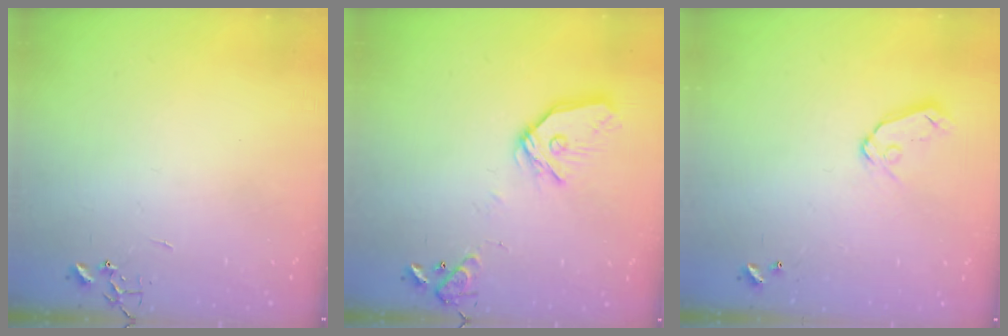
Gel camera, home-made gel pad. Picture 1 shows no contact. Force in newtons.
{"total": 14.7, "press": 14.6, "slide": 1.9}
{"total": 7.1, "press": 7.1, "slide": 0.8}